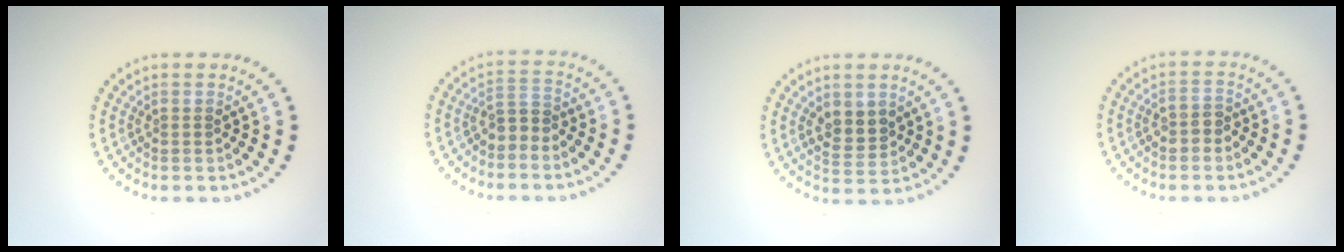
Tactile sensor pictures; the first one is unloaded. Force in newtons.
{"total": 1.9, "press": 1.6, "slide": 1.0}
{"total": 2.6, "press": 2.5, "slide": 0.7}
{"total": 1.7, "press": 1.6, "slide": 0.6}